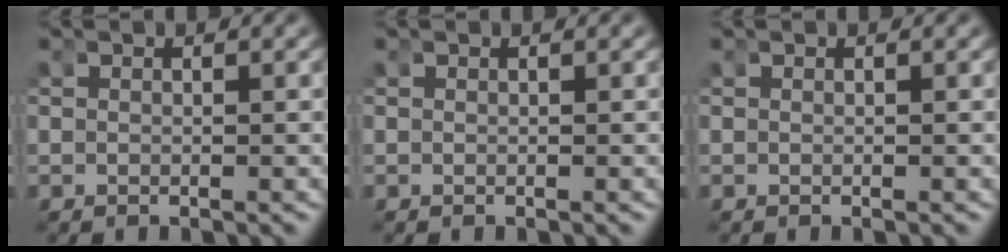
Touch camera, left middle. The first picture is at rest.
{"total": 0.0}
{"total": 0.0}